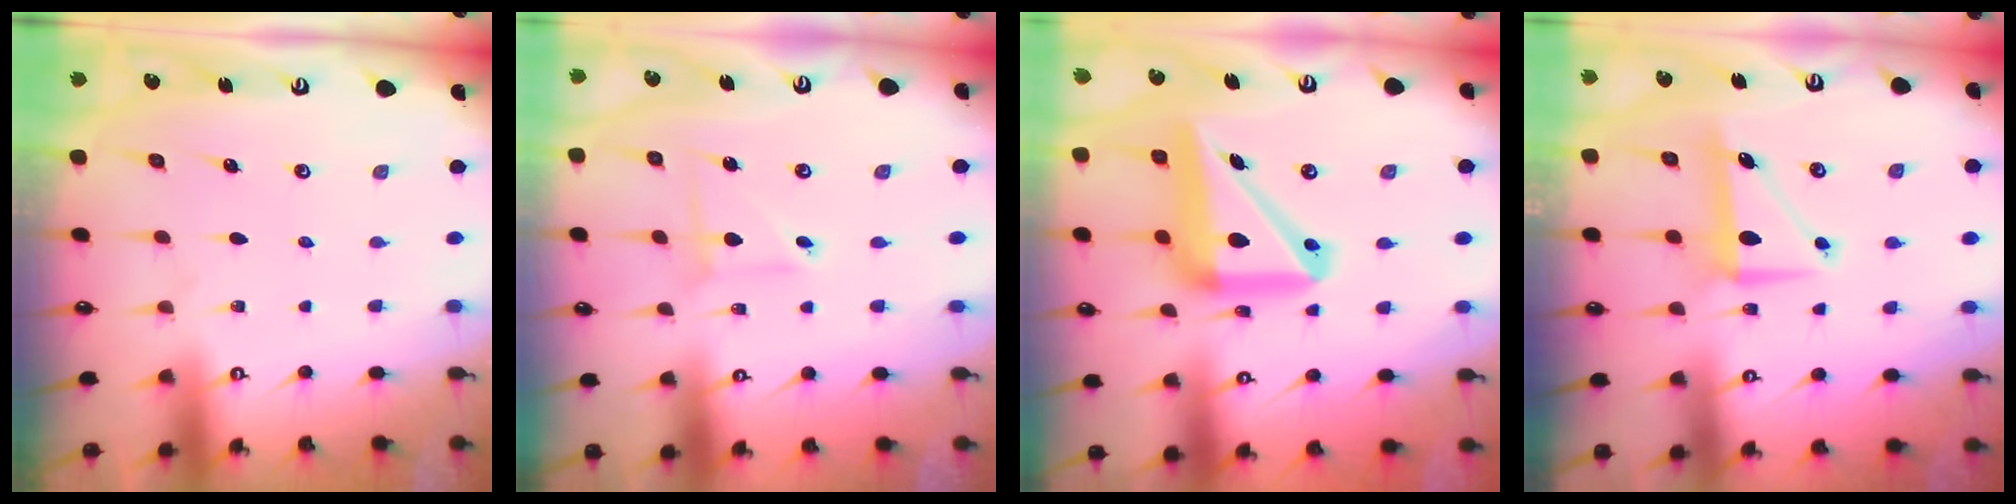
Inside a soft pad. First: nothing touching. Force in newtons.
{"total": 2.8, "press": 2.8, "slide": 0.3}
{"total": 20.2, "press": 20.0, "slide": 2.5}
{"total": 7.9, "press": 7.8, "slide": 0.9}